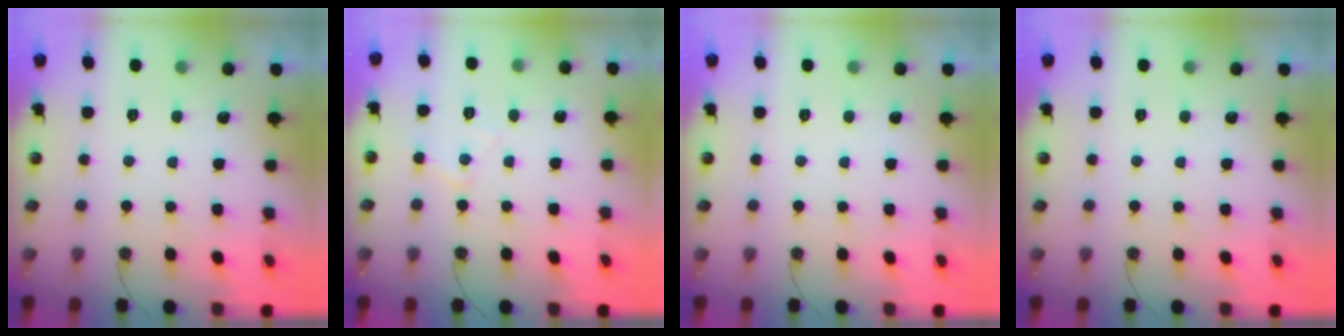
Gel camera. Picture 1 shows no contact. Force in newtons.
{"total": 6.2, "press": 6.2, "slide": 0.5}
{"total": 0.0}
{"total": 0.0}